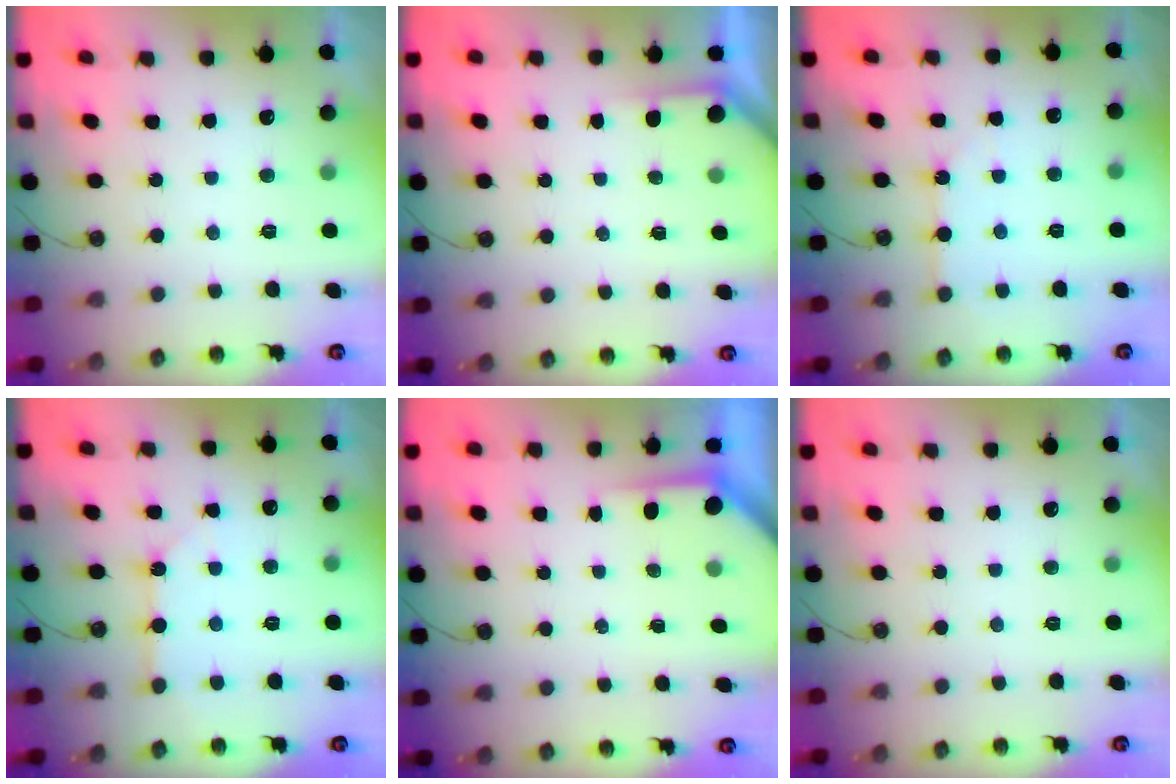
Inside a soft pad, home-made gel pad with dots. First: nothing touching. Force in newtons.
{"total": 2.2, "press": 2.2, "slide": 0.3}
{"total": 3.8, "press": 3.8, "slide": 0.4}
{"total": 3.7, "press": 3.7, "slide": 0.3}
{"total": 3.5, "press": 3.5, "slide": 0.3}
{"total": 0.5, "press": 0.4, "slide": 0.4}